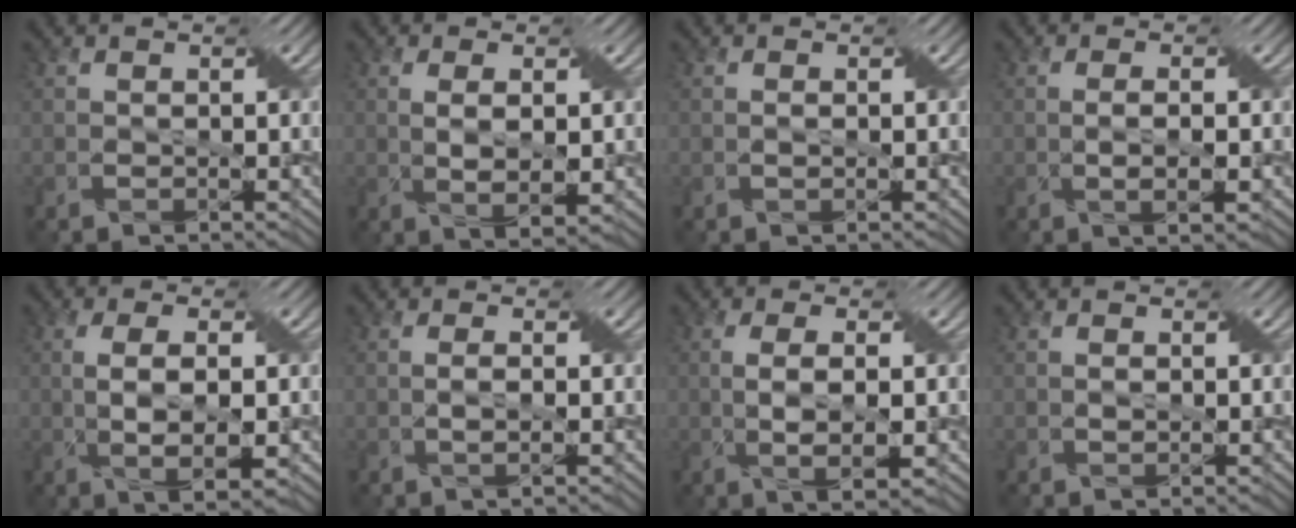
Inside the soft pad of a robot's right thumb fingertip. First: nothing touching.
{"total": 4.1, "force": [0.2, 1.6, 3.8], "torque": [-0.083, -0.002, 0.009]}
{"total": 0.6, "force": [0.0, 0.3, 0.6], "torque": [-0.013, 0.000, 0.001]}
{"total": 2.6, "force": [-0.4, 0.6, 2.5], "torque": [-0.053, 0.000, -0.003]}
{"total": 5.8, "force": [-0.7, 2.1, 5.4], "torque": [-0.109, -0.002, -0.008]}
{"total": 1.5, "force": [-0.2, 0.3, 1.5], "torque": [-0.032, 0.005, -0.004]}
{"total": 4.8, "force": [-0.5, 1.5, 4.5], "torque": [-0.095, 0.000, -0.005]}
{"total": 0.9, "force": [0.0, 0.6, 0.7], "torque": [-0.013, 0.000, 0.000]}